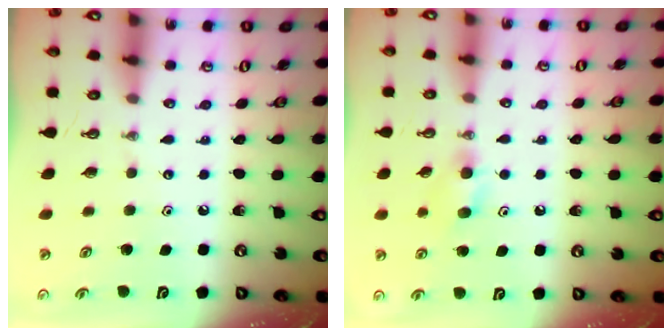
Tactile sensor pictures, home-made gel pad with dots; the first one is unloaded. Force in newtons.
{"total": 7.2, "press": 7.2, "slide": 1.1}